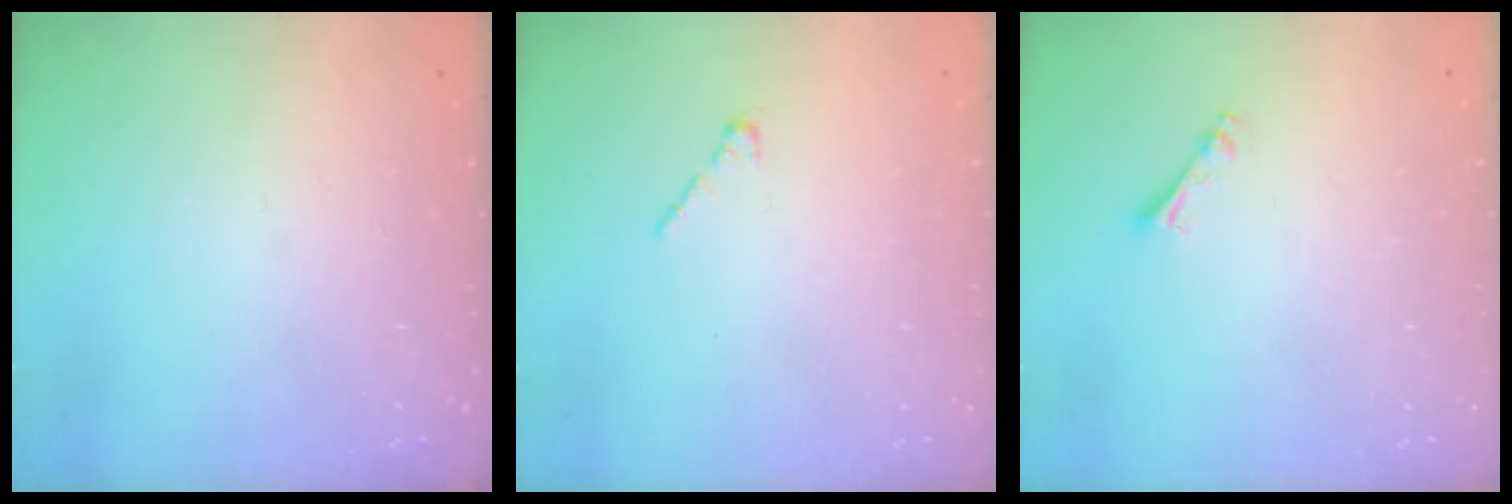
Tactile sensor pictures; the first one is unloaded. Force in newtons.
{"total": 1.7, "press": 1.7, "slide": 0.5}
{"total": 2.5, "press": 2.4, "slide": 0.5}